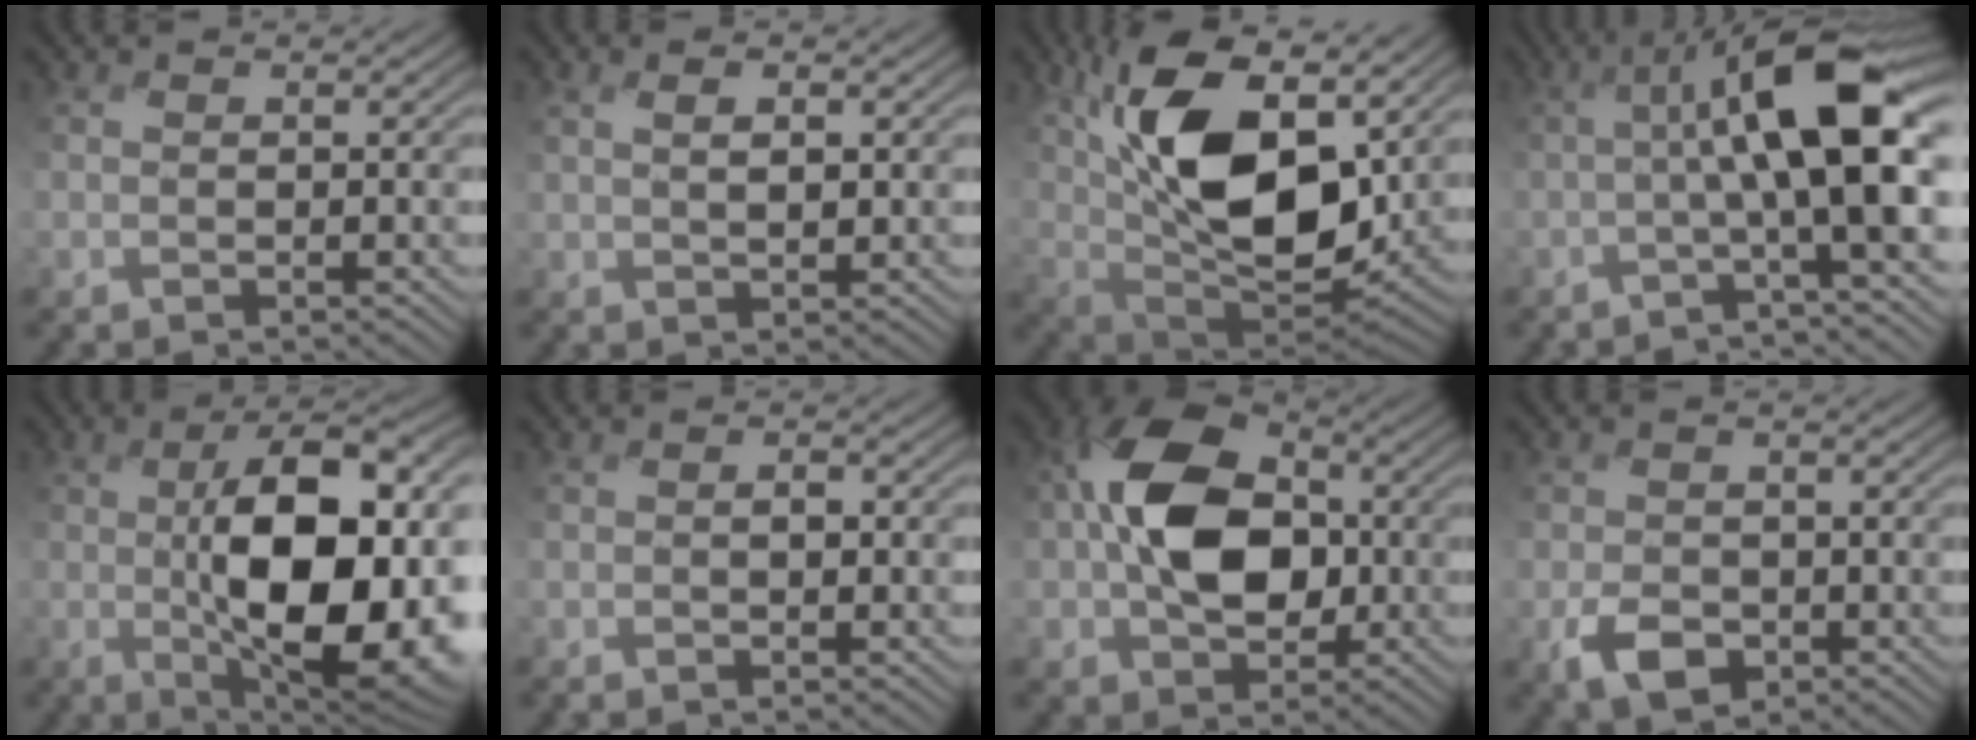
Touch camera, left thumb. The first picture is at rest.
{"total": 2.5, "force": [0.7, 0.8, 2.2], "torque": [-0.039, -0.004, 0.014]}
{"total": 15.6, "force": [5.2, 7.7, 12.6], "torque": [-0.253, 0.001, 0.091]}
{"total": 9.3, "force": [0.2, 1.3, 9.2], "torque": [-0.130, 0.022, -0.012]}
{"total": 15.3, "force": [-0.6, 6.8, 13.7], "torque": [-0.213, -0.006, -0.005]}
{"total": 1.1, "force": [-0.5, 0.4, 0.8], "torque": [-0.011, 0.000, -0.012]}
{"total": 12.6, "force": [-0.2, 8.8, 9.0], "torque": [-0.176, 0.015, -0.016]}
{"total": 4.0, "force": [-2.2, 2.7, 2.0], "torque": [-0.035, -0.012, -0.048]}